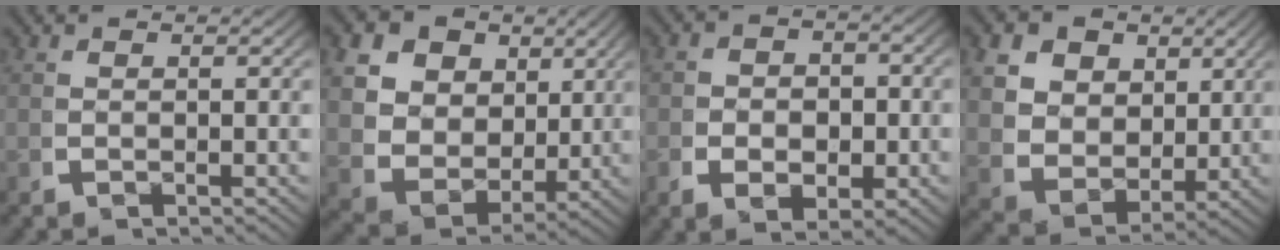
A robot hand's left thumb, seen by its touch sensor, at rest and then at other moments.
{"total": 13.1, "force": [1.1, 10.8, 7.3], "torque": [-0.176, -0.044, 0.013]}
{"total": 3.8, "force": [-0.8, 2.7, 2.5], "torque": [-0.028, -0.012, -0.014]}
{"total": 10.1, "force": [1.0, 8.2, 5.7], "torque": [-0.139, -0.044, 0.020]}